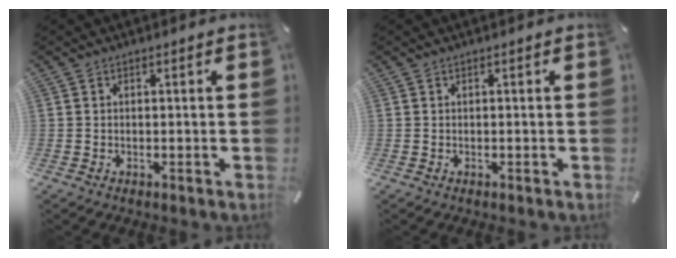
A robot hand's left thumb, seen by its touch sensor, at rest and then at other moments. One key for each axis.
{"total": 0.0}